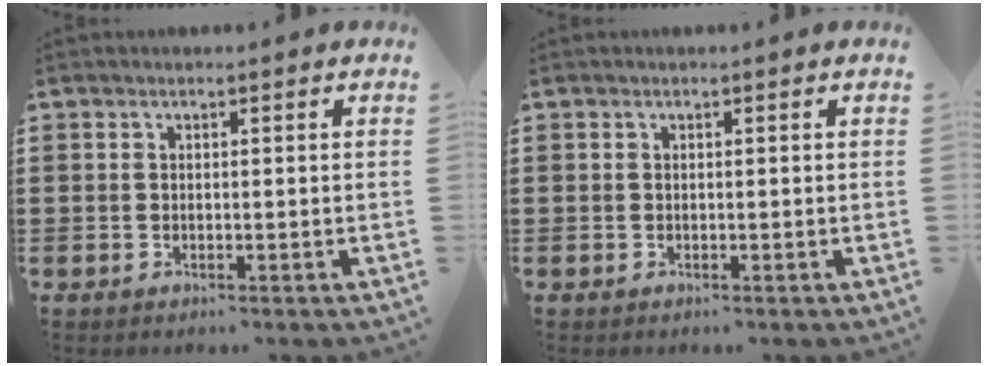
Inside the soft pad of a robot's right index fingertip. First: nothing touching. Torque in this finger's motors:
{"motor_torque": [2.14, 0.00, 0.00, 0.00]}